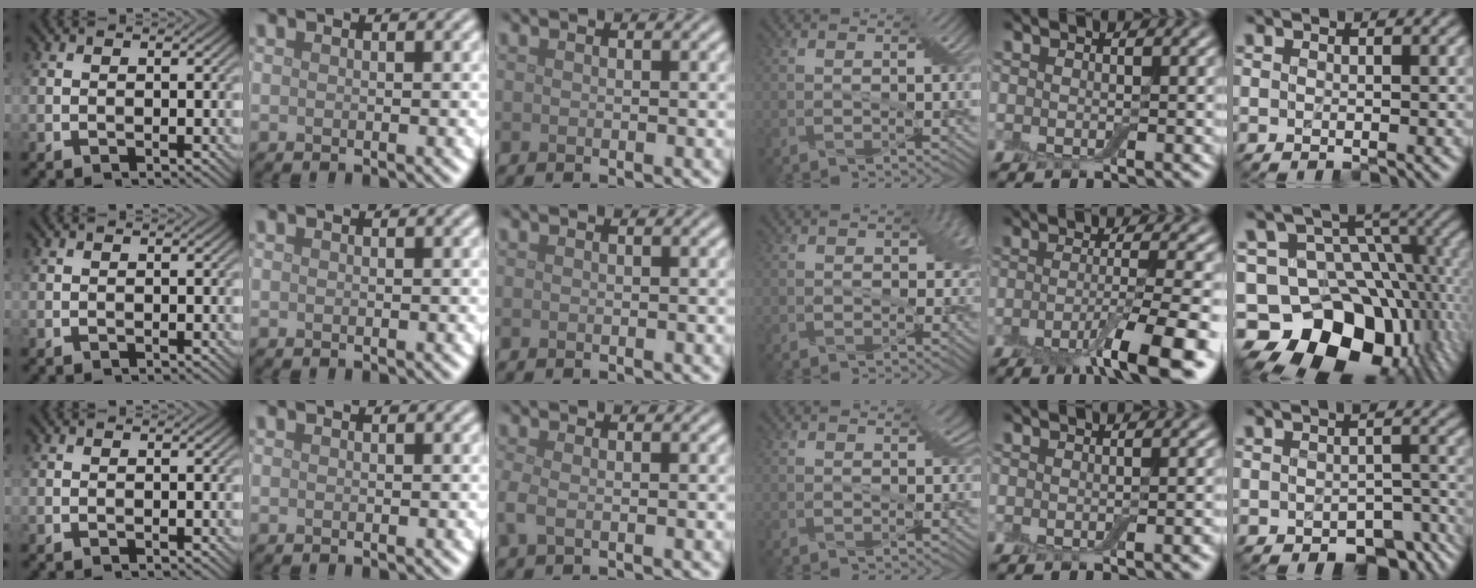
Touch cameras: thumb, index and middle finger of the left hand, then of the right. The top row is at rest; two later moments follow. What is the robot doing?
{"motion": "wrap", "object": "cling film"}